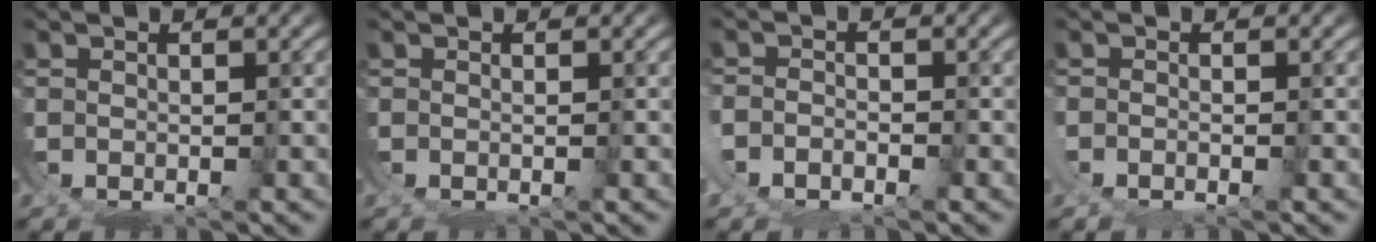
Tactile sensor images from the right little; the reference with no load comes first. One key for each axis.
{"total": 0.9, "fx": 0.5, "fy": -0.7, "fz": 0.2, "tx": 0.001, "ty": 0.001, "tz": 0.008}
{"total": 1.0, "fx": -1.0, "fy": 0.2, "fz": -0.1, "tx": 0.006, "ty": -0.001, "tz": -0.017}
{"total": 0.9, "fx": -0.4, "fy": -0.6, "fz": 0.5, "tx": -0.001, "ty": -0.001, "tz": -0.007}